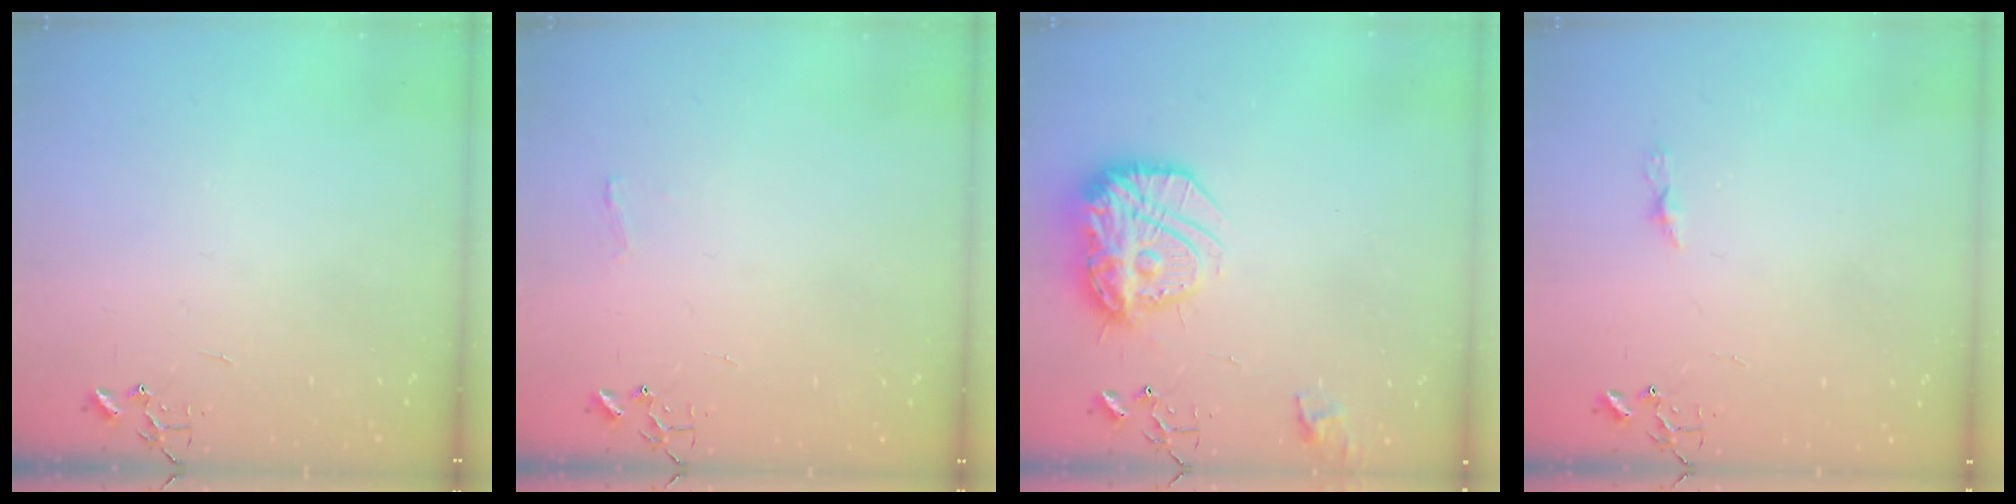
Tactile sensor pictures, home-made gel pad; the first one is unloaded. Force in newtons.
{"total": 4.8, "press": 4.8, "slide": 0.6}
{"total": 17.7, "press": 17.7, "slide": 1.2}
{"total": 3.9, "press": 3.9, "slide": 0.5}